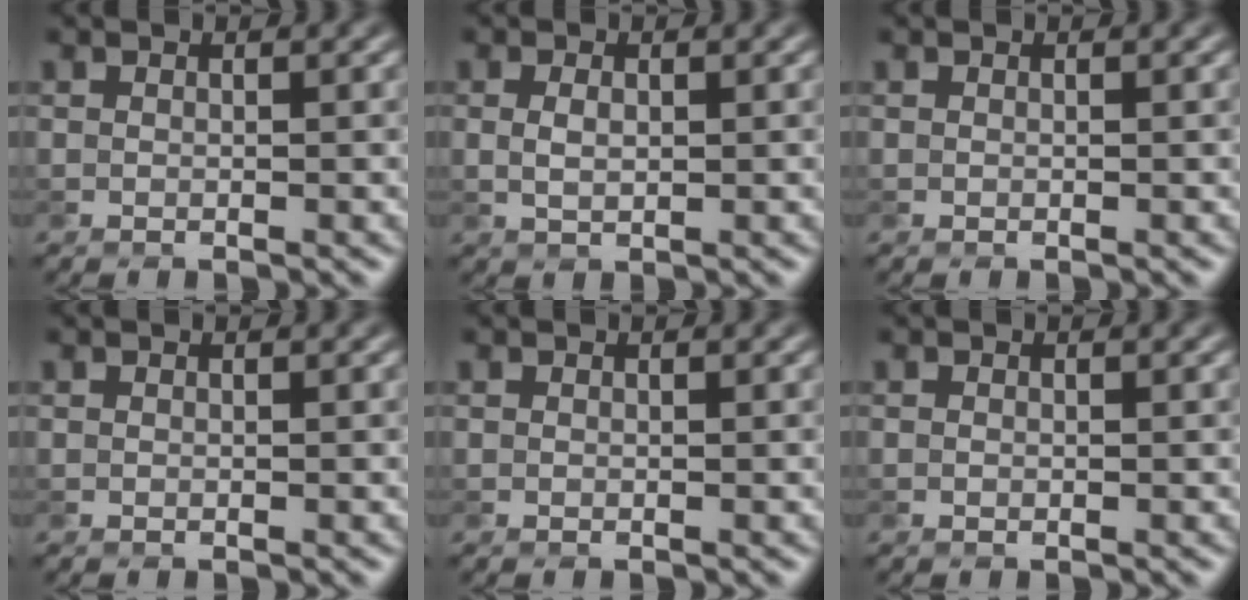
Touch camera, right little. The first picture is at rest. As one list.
[{"total": 1.2, "force": [-0.2, 0.6, 1.1], "torque": [-0.026, -0.004, -0.003]}, {"total": 0.0}, {"total": 0.0}, {"total": 0.0}, {"total": 0.0}]